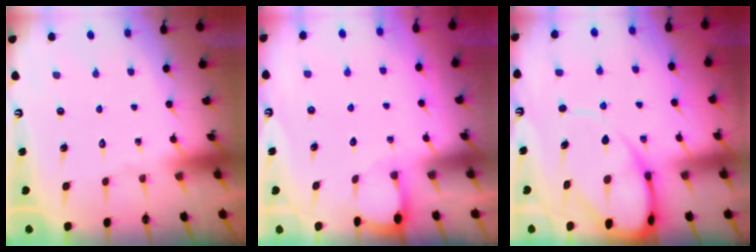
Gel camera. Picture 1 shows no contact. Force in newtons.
{"total": 2.0, "press": 1.9, "slide": 0.3}
{"total": 11.1, "press": 11.0, "slide": 1.2}